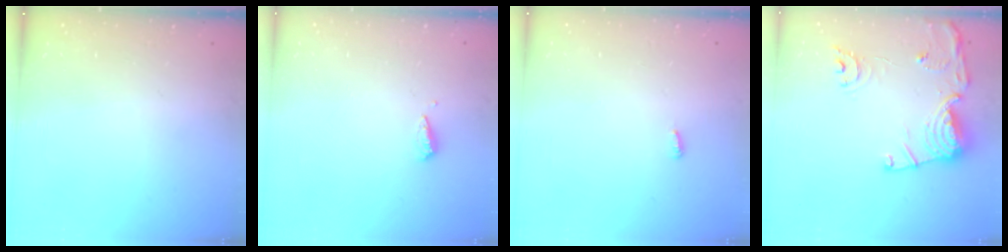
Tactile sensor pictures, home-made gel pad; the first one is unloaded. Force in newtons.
{"total": 3.1, "press": 3.1, "slide": 0.2}
{"total": 2.6, "press": 2.6, "slide": 0.2}
{"total": 15.1, "press": 15.0, "slide": 1.6}